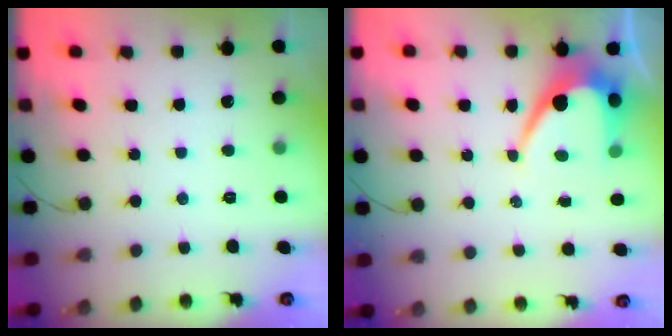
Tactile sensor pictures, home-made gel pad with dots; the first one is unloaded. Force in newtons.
{"total": 8.4, "press": 8.4, "slide": 0.7}